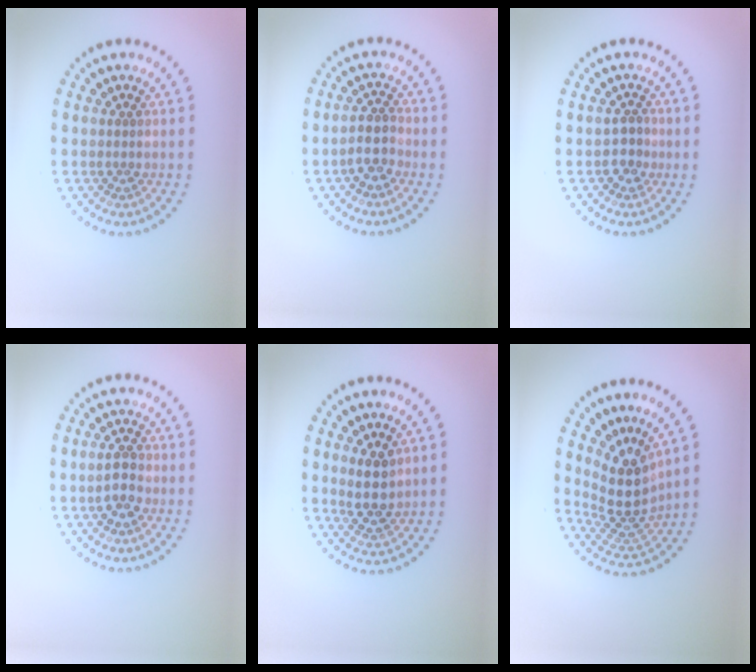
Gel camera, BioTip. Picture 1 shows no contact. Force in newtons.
{"total": 2.3, "press": 2.0, "slide": 1.0}
{"total": 1.8, "press": 1.7, "slide": 0.8}
{"total": 2.4, "press": 2.4, "slide": 0.3}
{"total": 2.9, "press": 2.5, "slide": 1.4}
{"total": 4.7, "press": 3.5, "slide": 3.2}